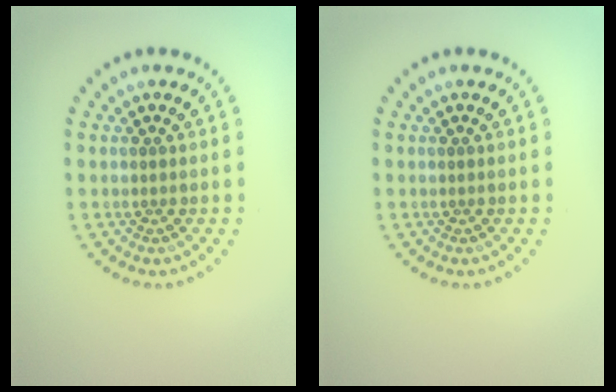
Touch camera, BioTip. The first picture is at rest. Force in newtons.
{"total": 0.0}